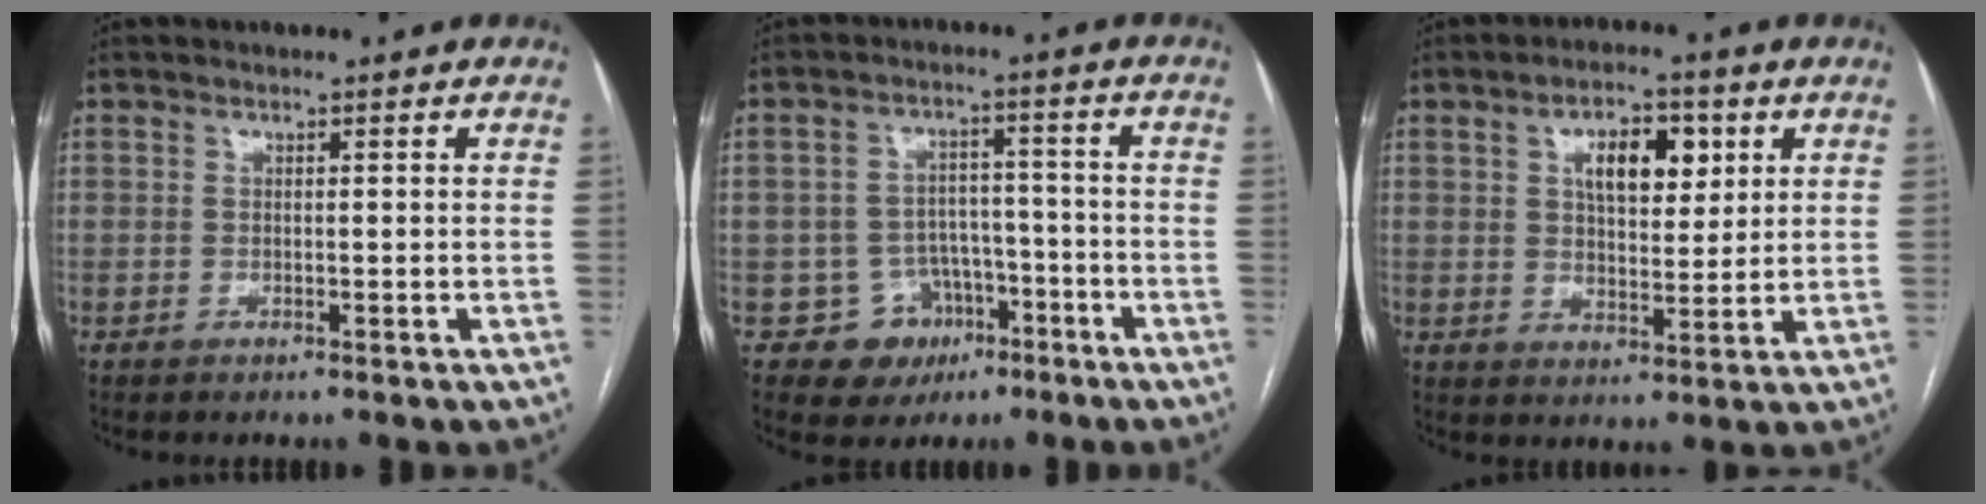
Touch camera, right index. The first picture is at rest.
{"total": 7.3, "force": [-3.3, 6.4, 0.8], "torque": [0.004, 0.017, -0.041]}
{"total": 8.2, "force": [3.1, 3.9, 6.5], "torque": [-0.101, 0.012, 0.053]}